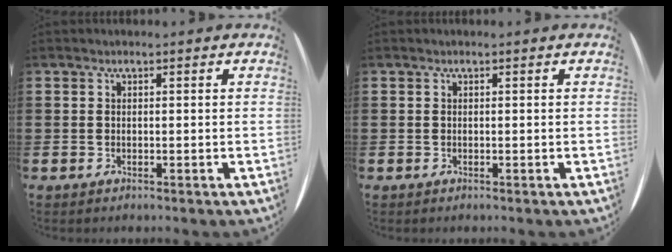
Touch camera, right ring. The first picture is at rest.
{"total": 0.0}